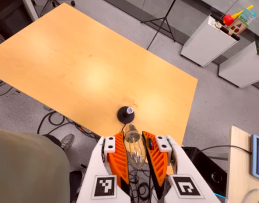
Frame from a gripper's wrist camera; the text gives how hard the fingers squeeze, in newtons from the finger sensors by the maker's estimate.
{"total": 22.8, "left": 24.9, "right": 20.7}